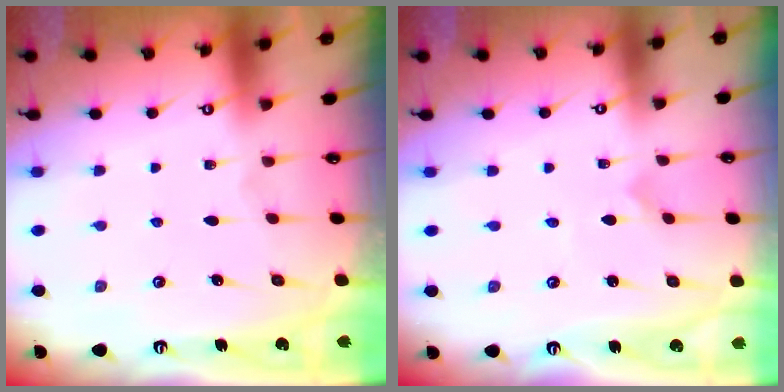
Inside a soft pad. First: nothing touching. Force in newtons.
{"total": 0.0}